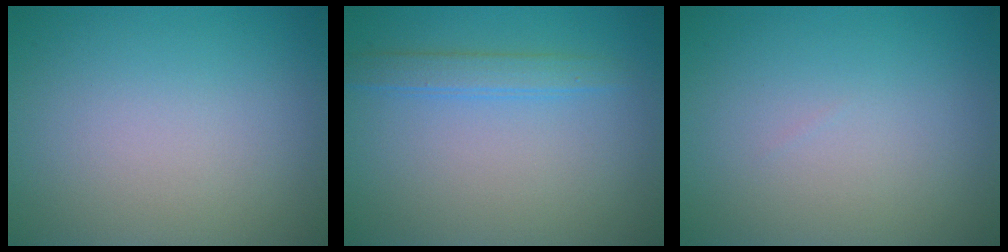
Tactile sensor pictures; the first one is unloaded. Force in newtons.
{"total": 1.9, "press": 1.9, "slide": 0.1}
{"total": 0.0}